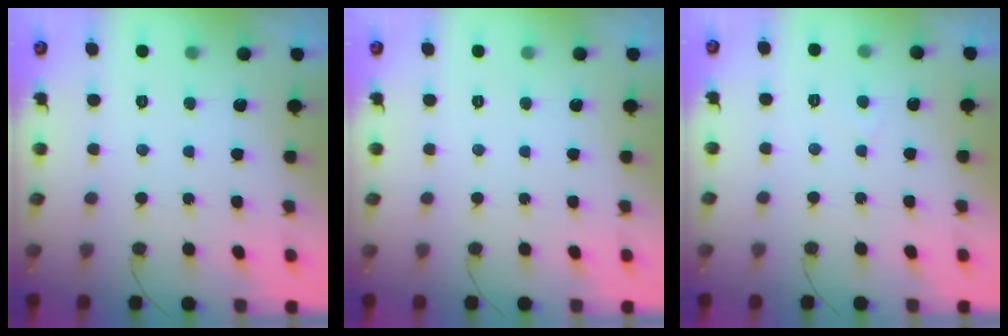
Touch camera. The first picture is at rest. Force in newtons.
{"total": 0.0}
{"total": 1.0, "press": 1.0, "slide": 0.2}